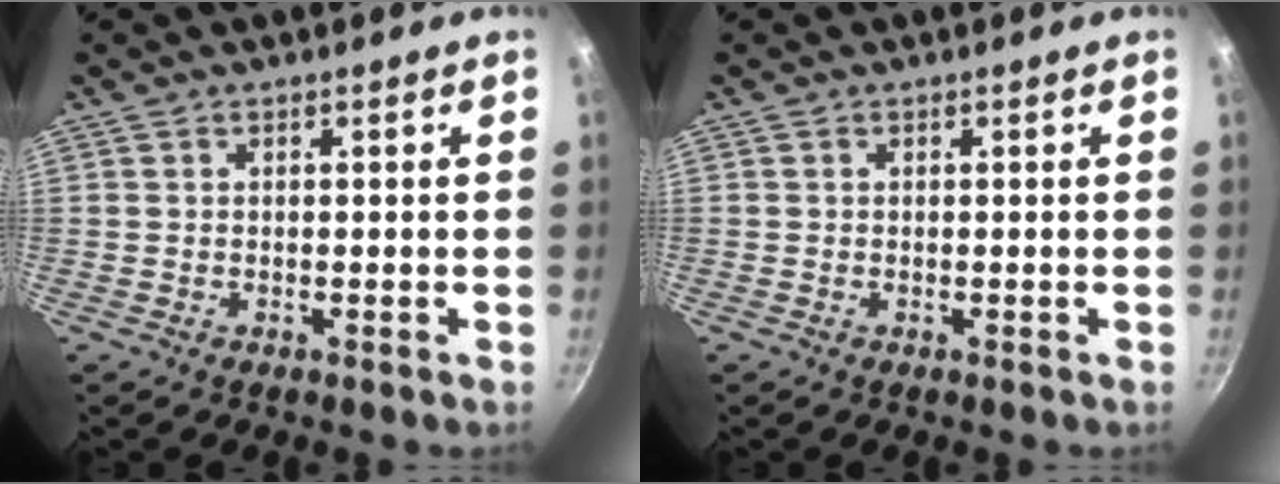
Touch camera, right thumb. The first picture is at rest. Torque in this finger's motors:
{"motor_torque": [-0.29, 0.46, -0.18, 0.11, 0.04]}